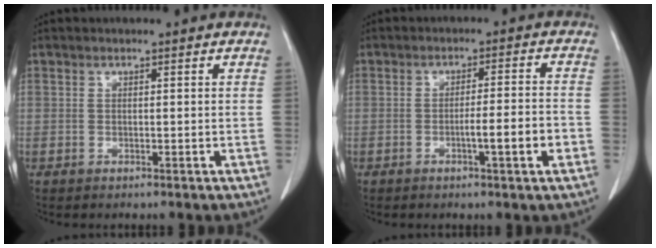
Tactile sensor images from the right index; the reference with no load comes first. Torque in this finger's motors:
{"motor_torque": [0.98, -0.38, 0.51, 0.07]}